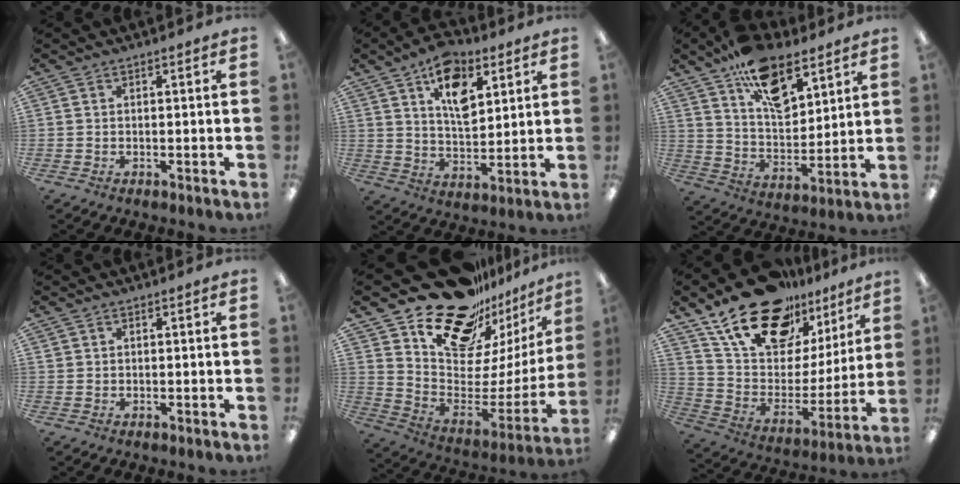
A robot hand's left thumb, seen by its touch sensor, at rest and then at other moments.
{"total": 12.6, "force": [7.1, 6.8, 7.9], "torque": [-0.114, -0.025, 0.123]}
{"total": 16.5, "force": [10.3, 8.5, 9.6], "torque": [-0.153, -0.045, 0.183]}
{"total": 0.8, "force": [0.5, 0.7, 0.1], "torque": [-0.003, 0.003, 0.008]}
{"total": 22.9, "force": [17.8, 10.8, 9.5], "torque": [-0.141, -0.127, 0.319]}
{"total": 22.8, "force": [16.6, 11.8, 10.3], "torque": [-0.180, -0.098, 0.299]}